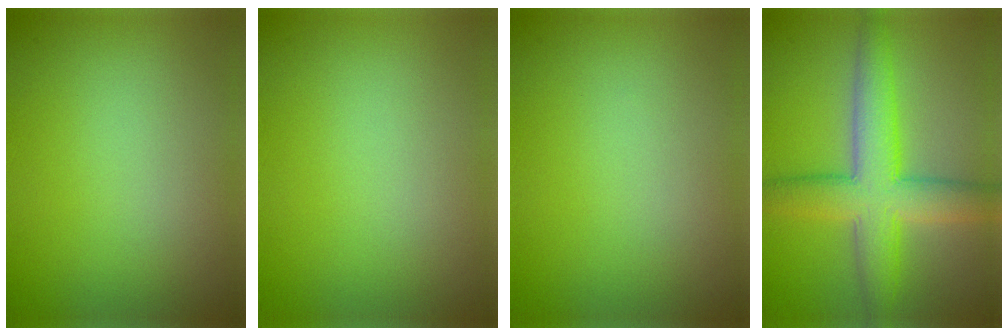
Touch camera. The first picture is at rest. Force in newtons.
{"total": 0.0}
{"total": 0.0}
{"total": 7.4, "press": 7.4, "slide": 0.1}